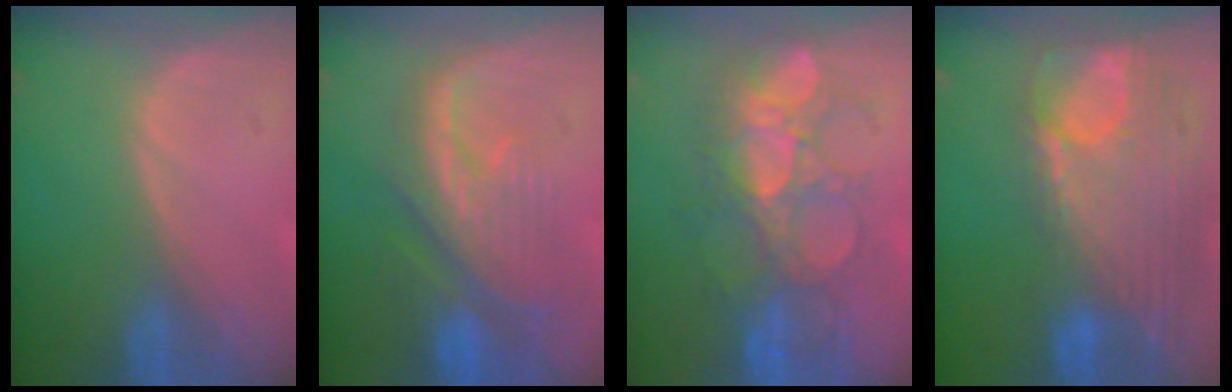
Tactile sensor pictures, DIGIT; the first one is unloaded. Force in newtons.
{"total": 10.2, "press": 8.9, "slide": 5.0}
{"total": 9.0, "press": 8.8, "slide": 2.0}
{"total": 12.6, "press": 10.7, "slide": 6.7}